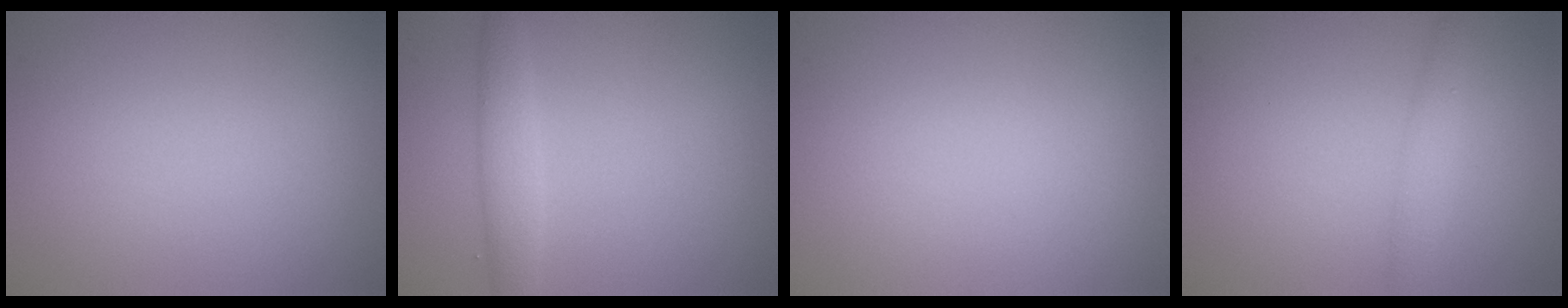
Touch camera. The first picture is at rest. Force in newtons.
{"total": 2.4, "press": 2.4, "slide": 0.1}
{"total": 0.0}
{"total": 1.8, "press": 1.8, "slide": 0.0}